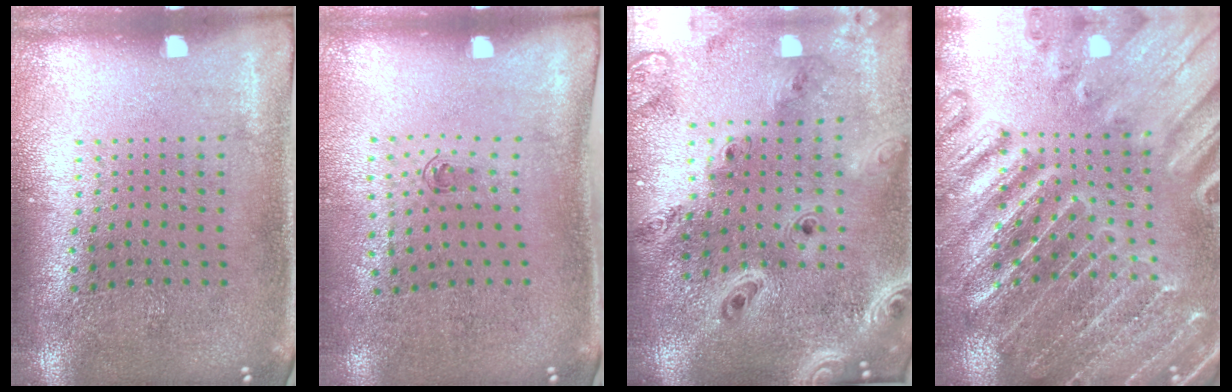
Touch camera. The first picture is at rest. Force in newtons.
{"total": 0.6, "press": 0.4, "slide": 0.5}
{"total": 2.9, "press": 2.4, "slide": 1.6}
{"total": 3.5, "press": 3.4, "slide": 0.8}